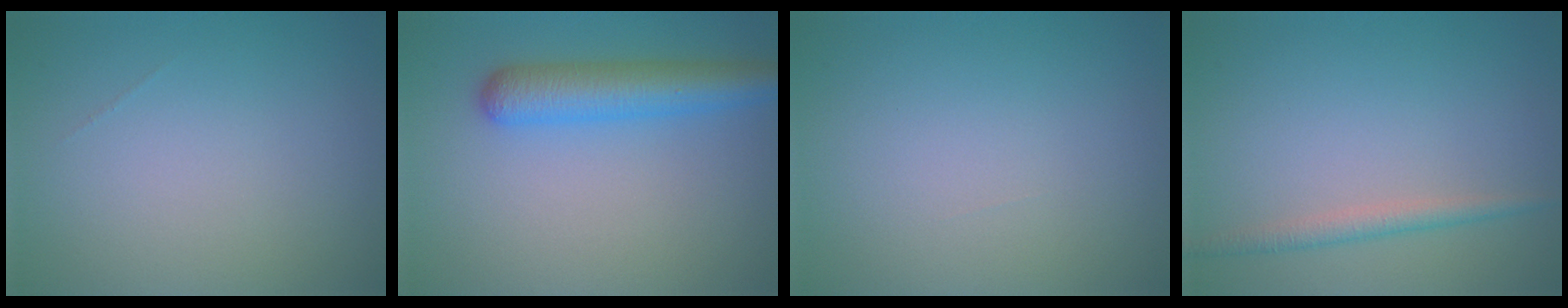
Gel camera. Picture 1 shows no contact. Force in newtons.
{"total": 4.9, "press": 4.8, "slide": 0.1}
{"total": 0.0}
{"total": 1.7, "press": 1.7, "slide": 0.1}